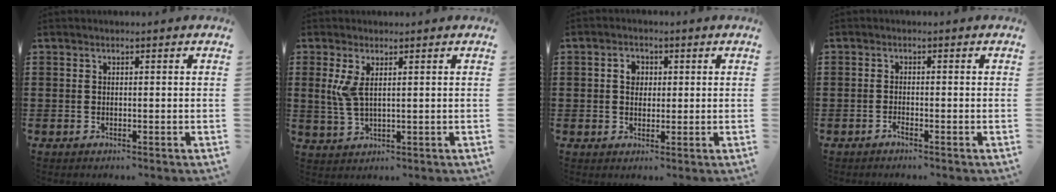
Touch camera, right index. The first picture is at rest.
{"total": 4.2, "force": [1.7, 1.5, 3.5], "torque": [-0.089, -0.001, 0.025]}
{"total": 3.0, "force": [0.4, 2.3, 1.9], "torque": [-0.044, 0.012, 0.005]}
{"total": 1.0, "force": [-0.9, 0.1, 0.5], "torque": [-0.012, -0.003, -0.016]}